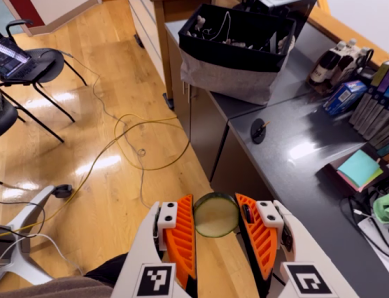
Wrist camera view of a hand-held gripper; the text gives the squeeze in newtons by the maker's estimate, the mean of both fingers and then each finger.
{"total": 9.3, "left": 9.3, "right": 9.4}